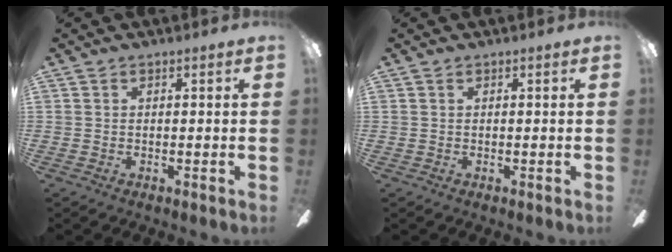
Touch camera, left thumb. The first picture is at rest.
{"total": 0.0}